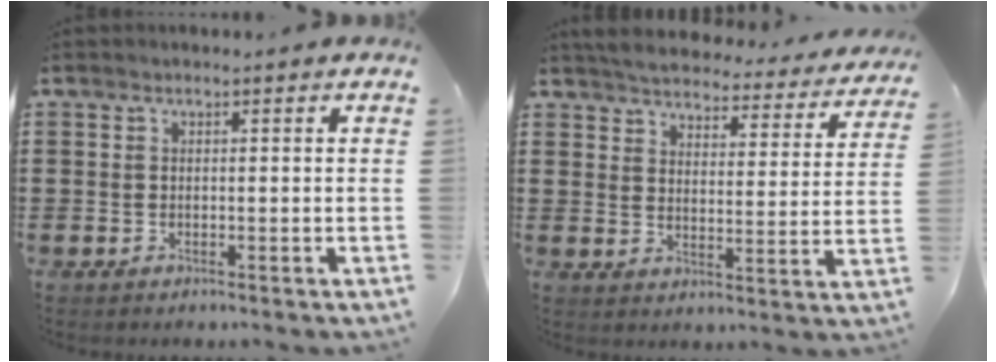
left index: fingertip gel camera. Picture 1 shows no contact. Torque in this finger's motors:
{"motor_torque": [2.14, 0.00, 0.31, 0.03]}